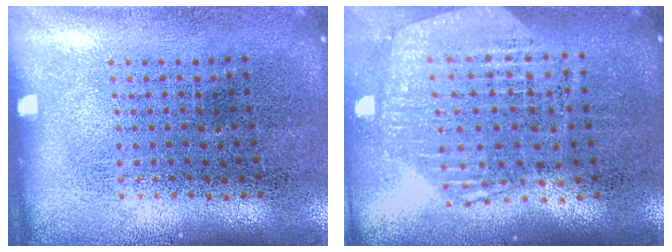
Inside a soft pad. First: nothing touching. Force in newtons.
{"total": 1.2, "press": 1.2, "slide": 0.1}